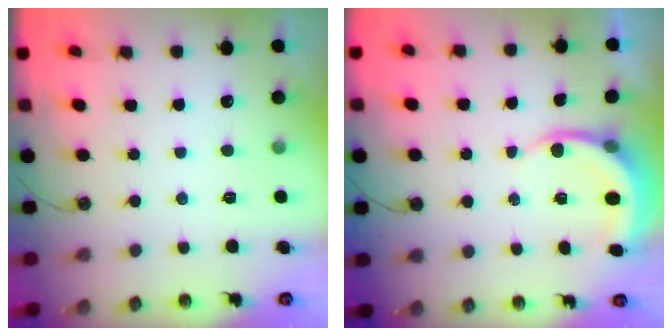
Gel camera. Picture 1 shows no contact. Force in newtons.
{"total": 6.2, "press": 6.2, "slide": 0.4}